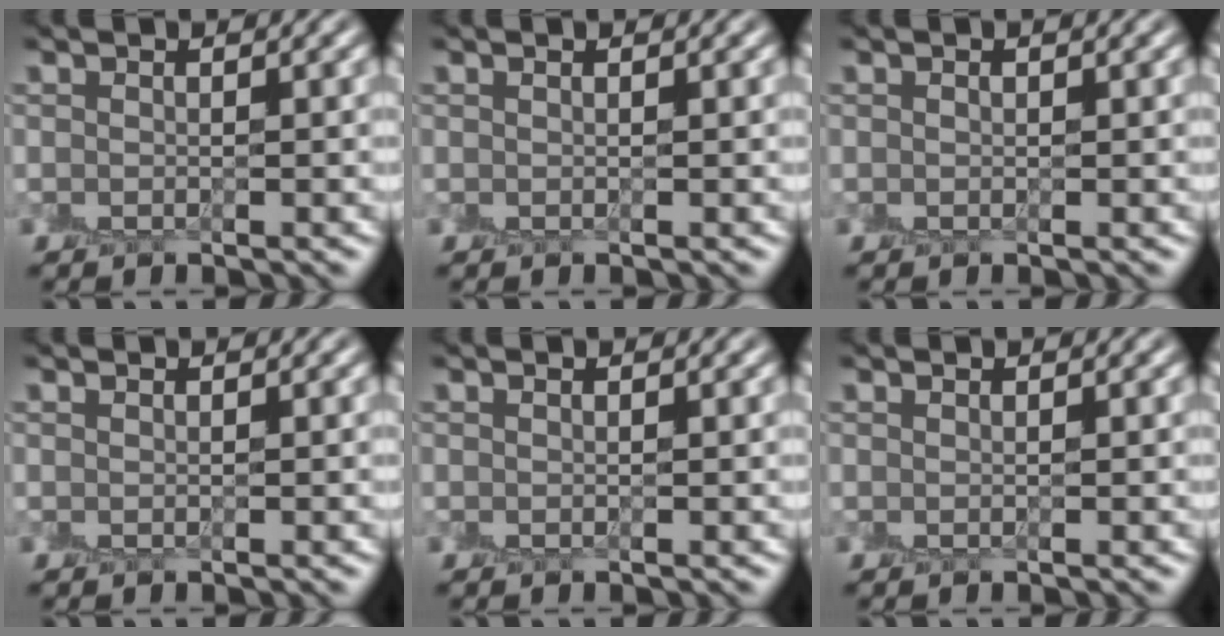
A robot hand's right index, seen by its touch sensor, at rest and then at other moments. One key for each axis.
{"total": 0.0}
{"total": 0.0}
{"total": 0.0}
{"total": 0.0}
{"total": 0.0}